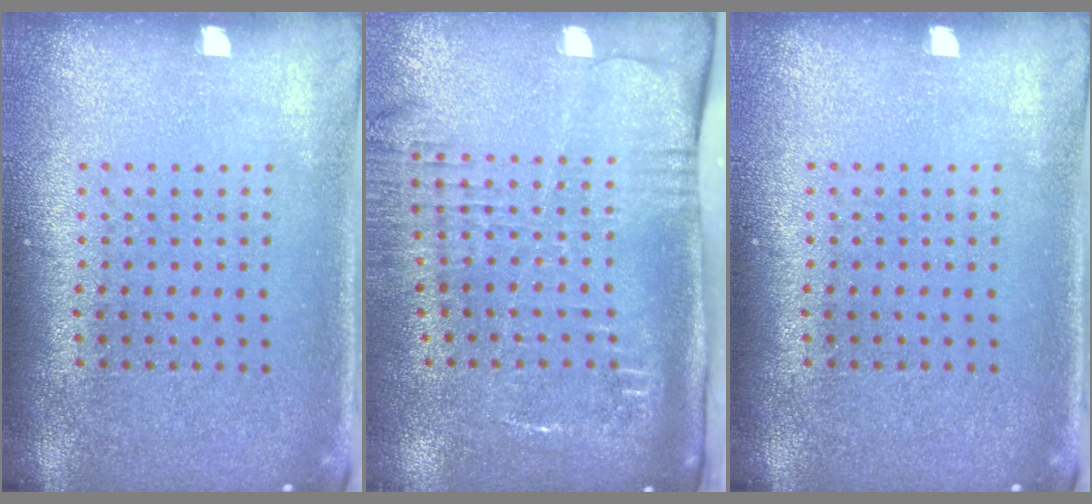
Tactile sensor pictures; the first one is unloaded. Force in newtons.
{"total": 2.7, "press": 2.0, "slide": 1.8}
{"total": 0.0}